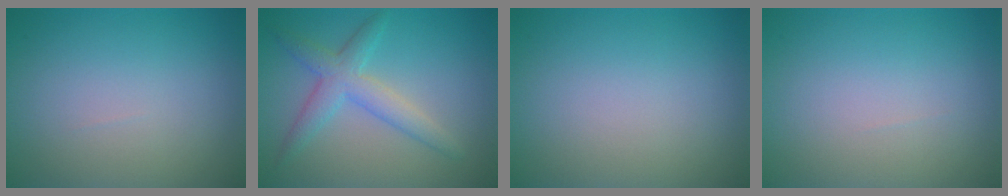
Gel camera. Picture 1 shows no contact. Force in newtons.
{"total": 3.5, "press": 3.5, "slide": 0.2}
{"total": 0.0}
{"total": 0.0}